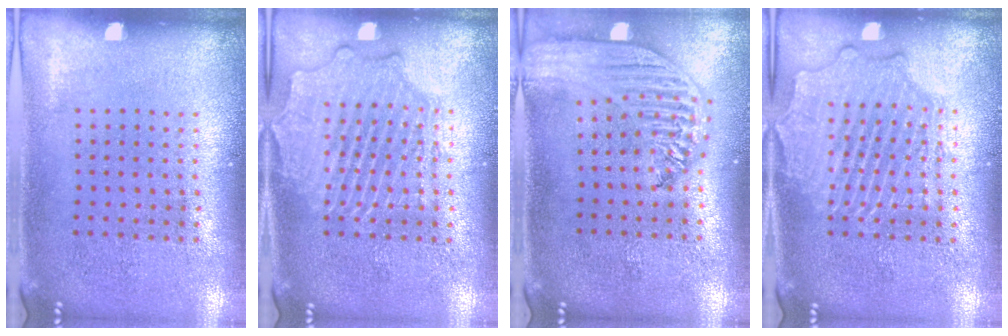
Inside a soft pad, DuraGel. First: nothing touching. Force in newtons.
{"total": 3.1, "press": 3.1, "slide": 0.3}
{"total": 2.8, "press": 2.2, "slide": 1.6}
{"total": 3.1, "press": 3.1, "slide": 0.3}